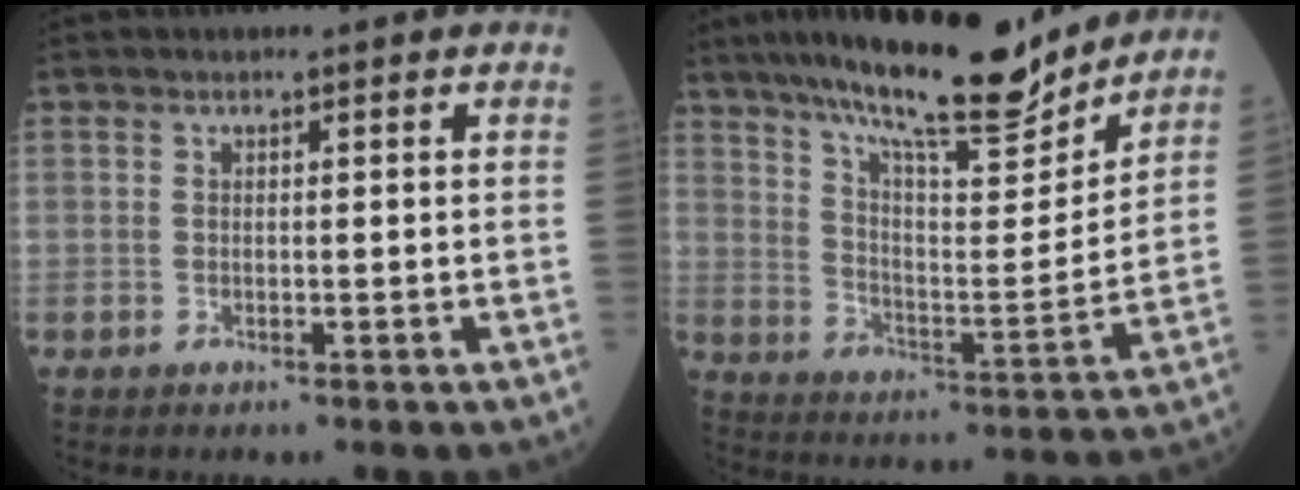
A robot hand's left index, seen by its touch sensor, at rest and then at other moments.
{"total": 18.6, "force": [15.9, 2.5, 9.3], "torque": [-0.156, -0.003, 0.253]}